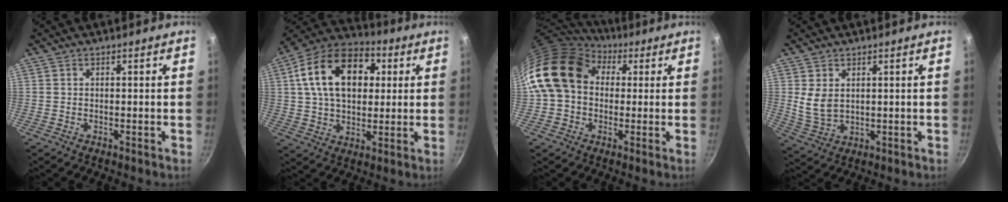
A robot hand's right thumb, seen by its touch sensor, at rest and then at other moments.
{"total": 19.4, "force": [4.7, 12.8, 13.8], "torque": [-0.207, 0.016, 0.065]}
{"total": 15.1, "force": [3.7, 11.8, 8.7], "torque": [-0.131, 0.022, 0.049]}
{"total": 5.3, "force": [1.6, 3.4, 3.8], "torque": [-0.068, -0.020, 0.042]}